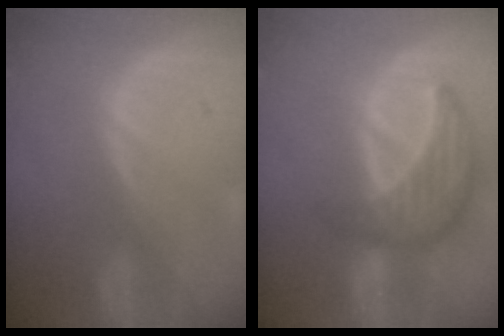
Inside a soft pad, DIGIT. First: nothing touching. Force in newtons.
{"total": 8.6, "press": 7.7, "slide": 3.7}